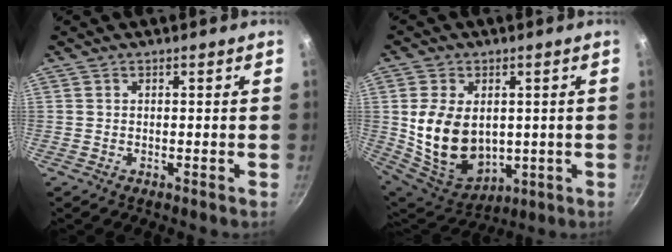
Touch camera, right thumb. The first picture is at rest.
{"total": 15.3, "force": [0.9, 10.8, 10.8], "torque": [-0.182, -0.026, 0.042]}